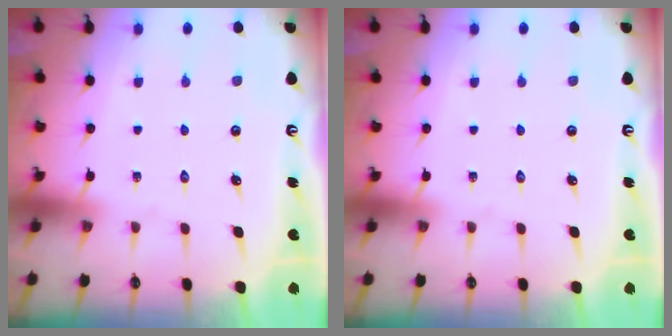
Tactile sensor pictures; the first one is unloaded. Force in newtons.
{"total": 0.0}